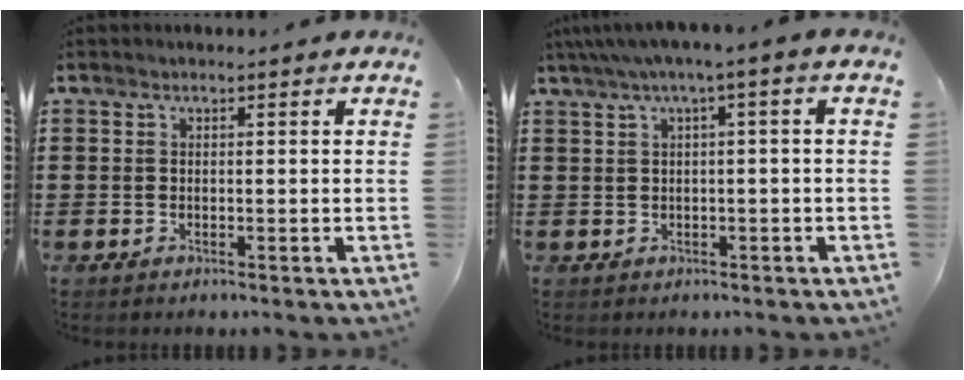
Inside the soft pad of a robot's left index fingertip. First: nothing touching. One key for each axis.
{"total": 2.5, "fx": -0.3, "fy": 0.0, "fz": 2.5, "tx": -0.043, "ty": 0.000, "tz": -0.009}